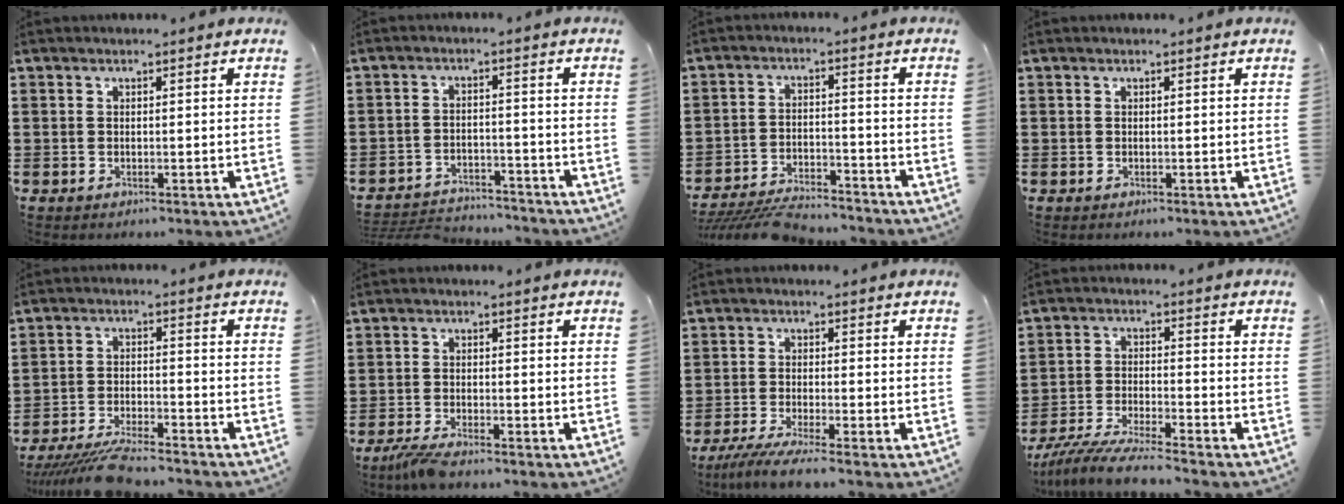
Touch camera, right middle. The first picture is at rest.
{"total": 4.1, "force": [-4.0, 0.7, 0.2], "torque": [-0.015, 0.004, -0.088]}
{"total": 6.0, "force": [-5.8, 0.7, 1.4], "torque": [-0.031, 0.005, -0.115]}
{"total": 0.0}
{"total": 7.0, "force": [-6.4, 0.5, 2.8], "torque": [-0.057, -0.001, -0.121]}
{"total": 2.9, "force": [-2.5, 0.0, 1.4], "torque": [-0.039, -0.007, -0.052]}
{"total": 3.8, "force": [-3.2, -0.4, 2.1], "torque": [-0.055, -0.019, -0.067]}
{"total": 6.6, "force": [-6.1, -0.3, 2.3], "torque": [-0.051, -0.014, -0.121]}